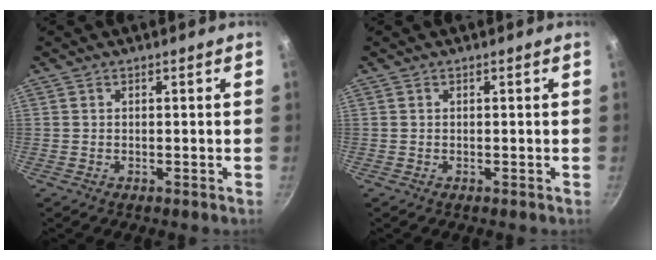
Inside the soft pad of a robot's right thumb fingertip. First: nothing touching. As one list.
[{"total": 0.0}]